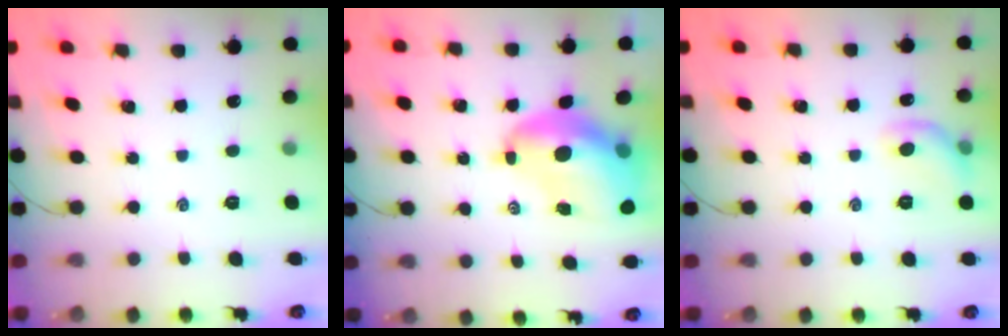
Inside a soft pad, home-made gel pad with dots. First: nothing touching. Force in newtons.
{"total": 12.4, "press": 11.9, "slide": 3.5}
{"total": 8.3, "press": 8.3, "slide": 0.7}